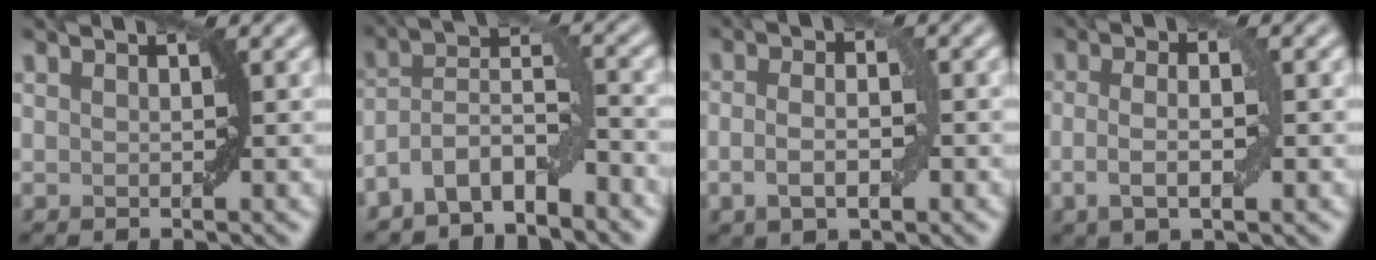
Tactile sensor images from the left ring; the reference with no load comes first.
{"total": 5.8, "force": [-3.8, 2.3, 3.6], "torque": [-0.057, 0.008, -0.078]}
{"total": 3.5, "force": [-0.7, 1.7, 3.0], "torque": [-0.057, 0.000, -0.015]}
{"total": 3.6, "force": [-0.5, 1.1, 3.4], "torque": [-0.068, -0.002, -0.012]}